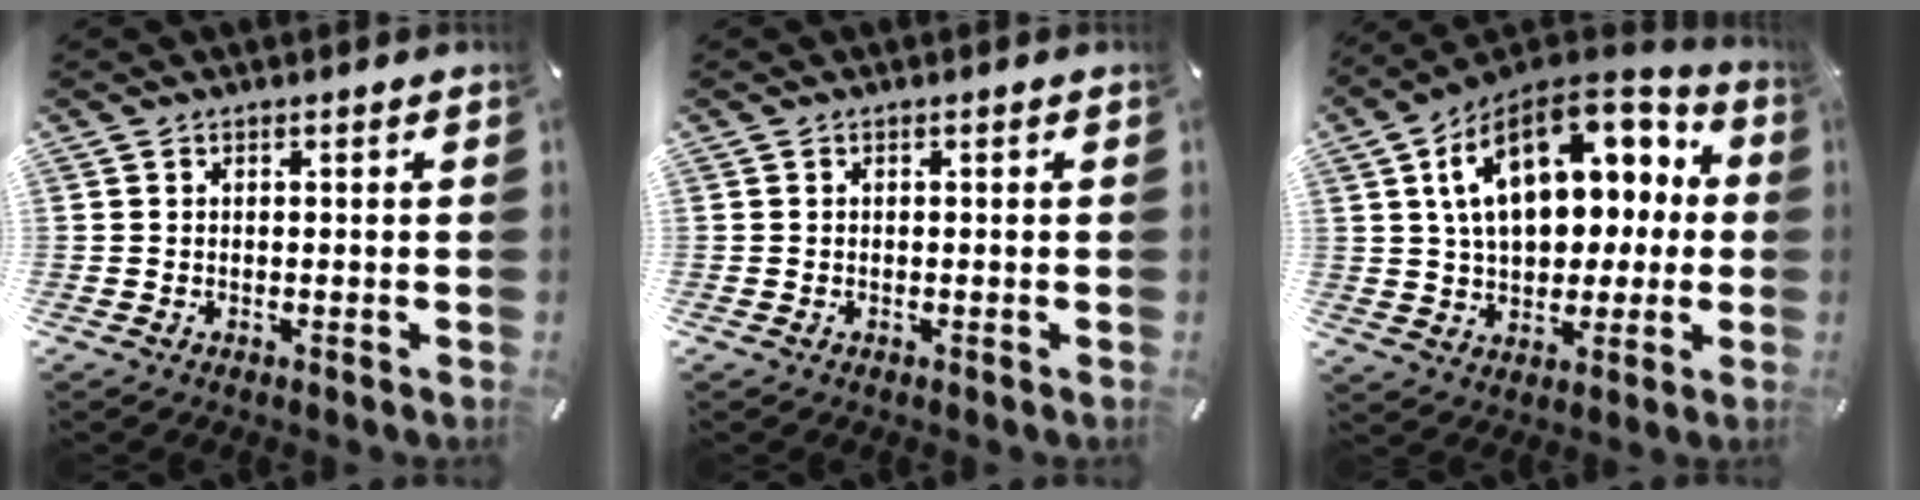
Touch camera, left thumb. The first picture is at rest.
{"total": 0.0}
{"total": 19.6, "force": [6.0, 13.2, 13.2], "torque": [-0.221, -0.021, 0.108]}